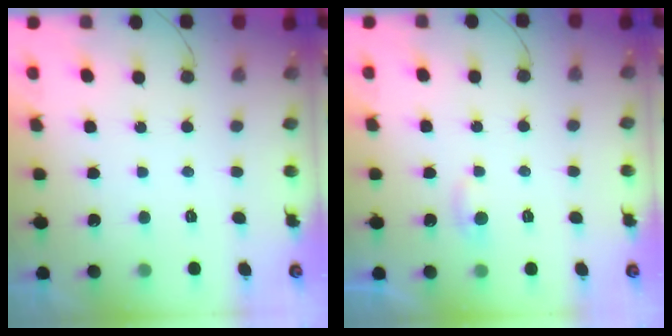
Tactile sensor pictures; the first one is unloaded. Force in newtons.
{"total": 2.8, "press": 2.8, "slide": 0.4}